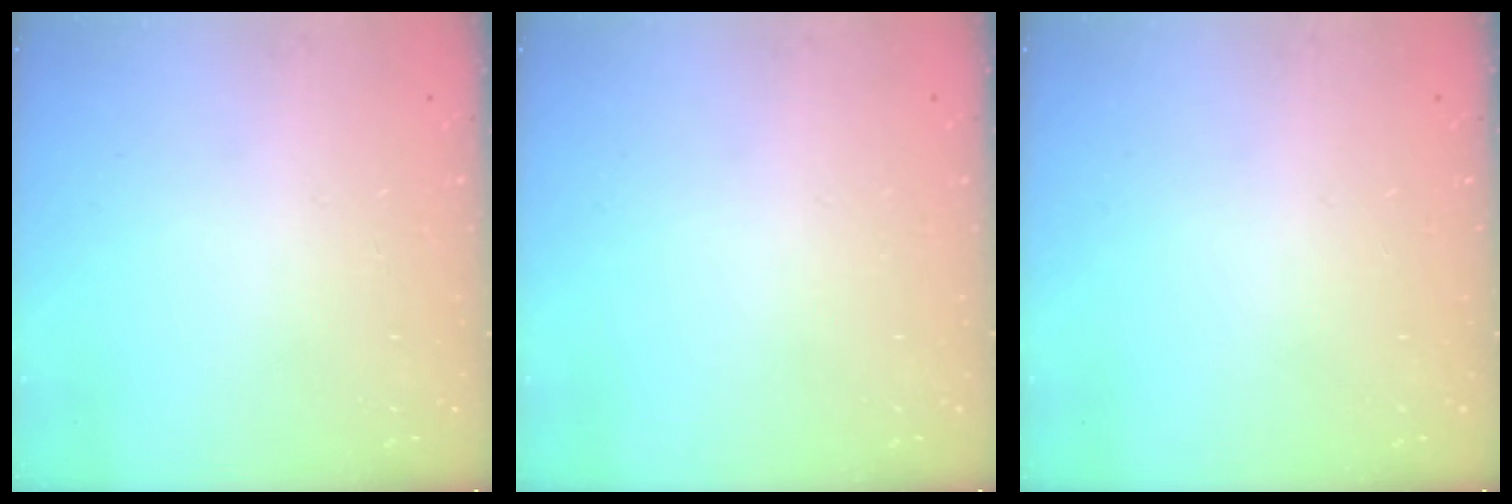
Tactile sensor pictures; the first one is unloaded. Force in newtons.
{"total": 0.0}
{"total": 0.0}